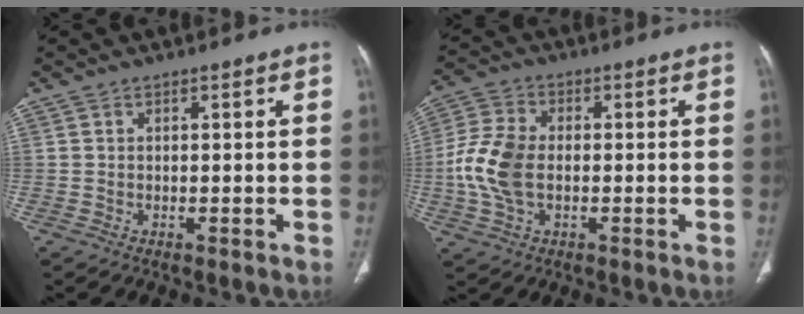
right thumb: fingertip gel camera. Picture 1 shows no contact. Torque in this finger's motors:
{"motor_torque": [0.57, 0.54, 0.64, 0.23, 0.12]}